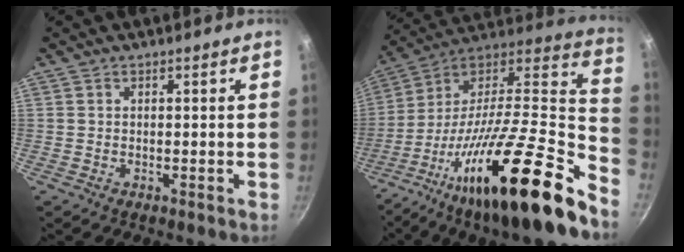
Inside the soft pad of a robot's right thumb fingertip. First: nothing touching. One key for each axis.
{"total": 33.2, "fx": -17.2, "fy": 7.6, "fz": 27.4, "tx": -0.363, "ty": 0.062, "tz": -0.300}